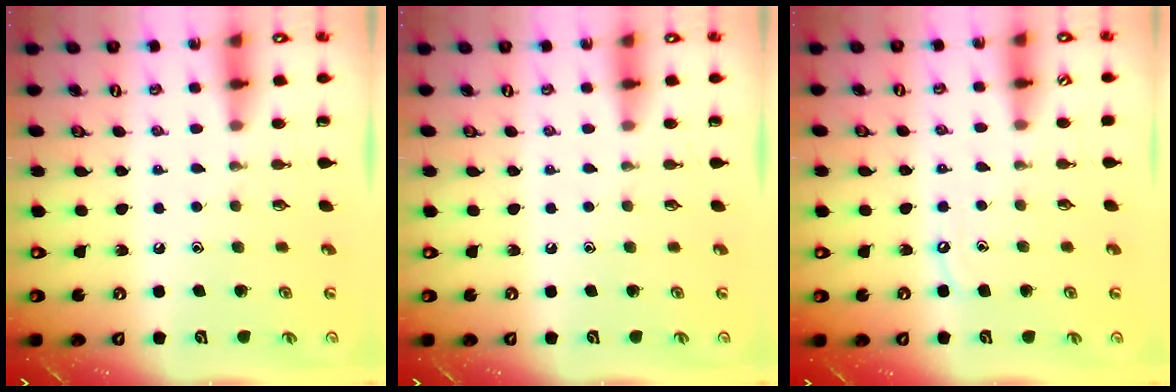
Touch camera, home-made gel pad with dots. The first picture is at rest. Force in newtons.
{"total": 0.0}
{"total": 3.6, "press": 3.6, "slide": 0.2}